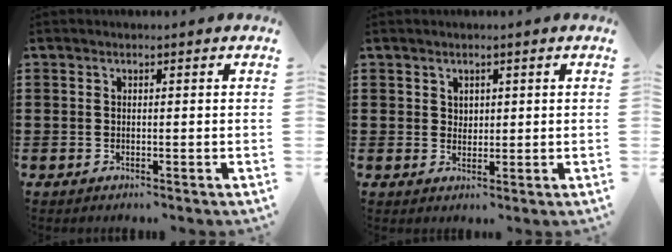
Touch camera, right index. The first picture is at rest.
{"total": 1.7, "force": [1.0, 1.3, 0.2], "torque": [-0.008, 0.006, 0.021]}